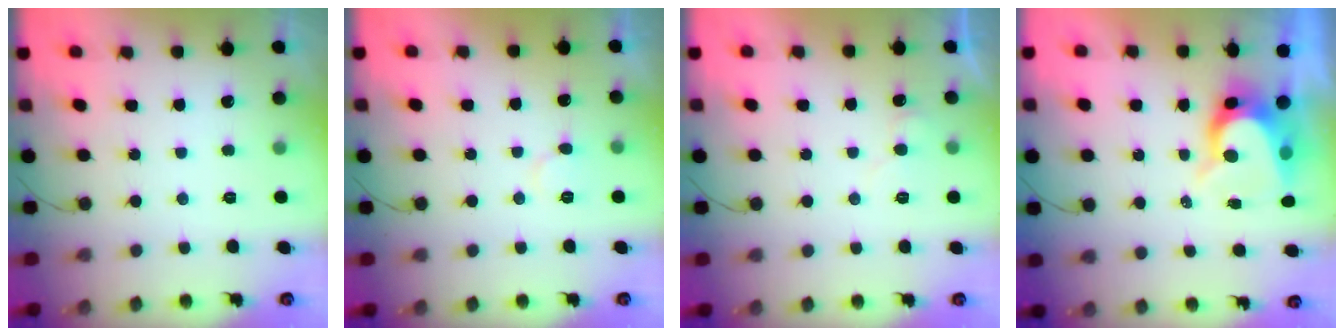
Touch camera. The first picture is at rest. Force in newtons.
{"total": 6.3, "press": 6.3, "slide": 0.7}
{"total": 6.7, "press": 6.7, "slide": 0.5}
{"total": 7.5, "press": 7.5, "slide": 0.5}